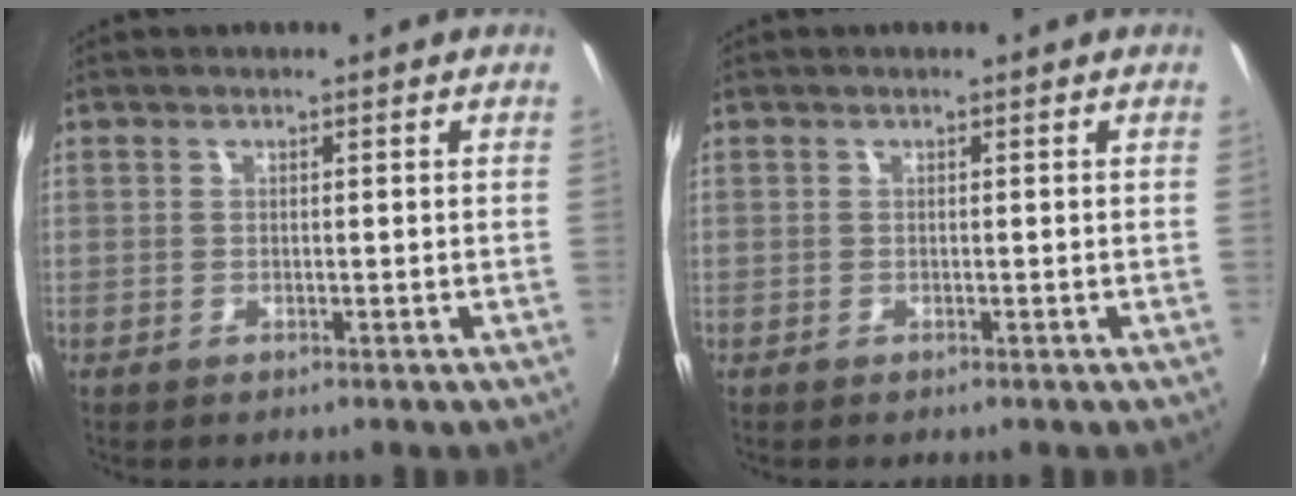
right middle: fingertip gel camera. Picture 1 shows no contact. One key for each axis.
{"total": 0.0}